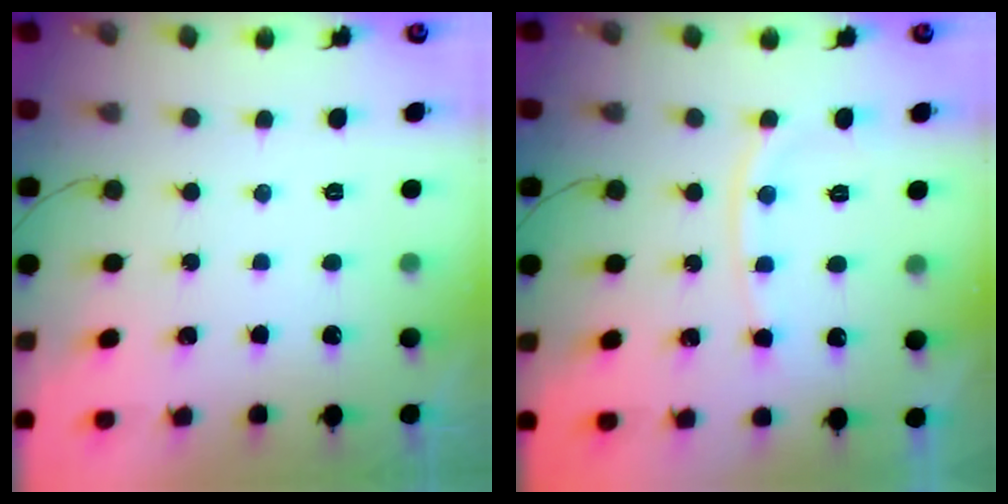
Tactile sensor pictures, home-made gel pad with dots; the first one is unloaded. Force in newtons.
{"total": 8.4, "press": 8.3, "slide": 1.2}